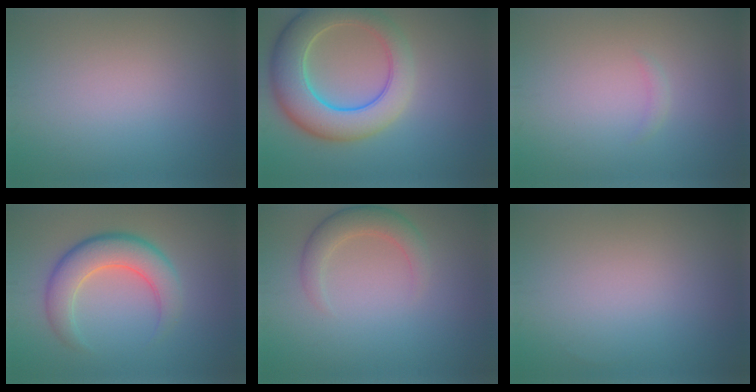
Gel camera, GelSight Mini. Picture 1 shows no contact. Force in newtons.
{"total": 8.7, "press": 8.7, "slide": 0.4}
{"total": 0.6, "press": 0.6, "slide": 0.1}
{"total": 6.0, "press": 6.0, "slide": 0.5}
{"total": 3.1, "press": 3.1, "slide": 0.1}
{"total": 0.0}